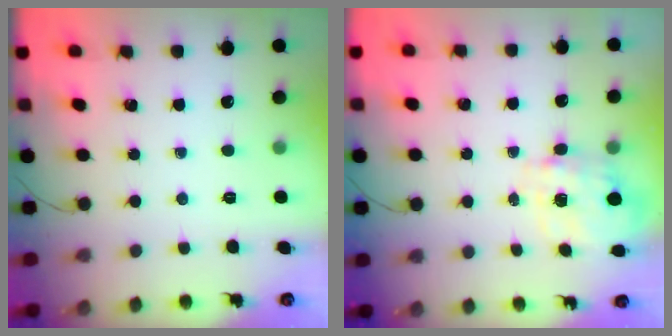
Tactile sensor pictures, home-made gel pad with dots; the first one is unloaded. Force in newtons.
{"total": 3.6, "press": 3.5, "slide": 1.0}